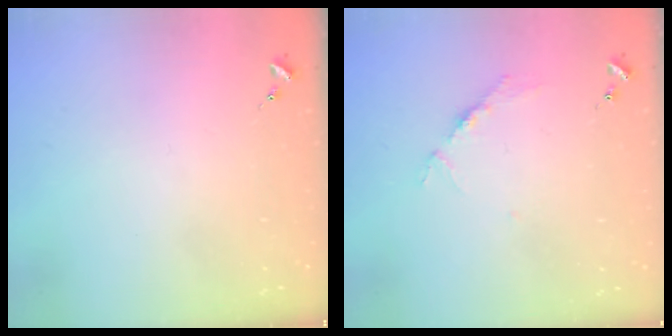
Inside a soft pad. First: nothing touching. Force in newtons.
{"total": 3.9, "press": 3.8, "slide": 0.5}